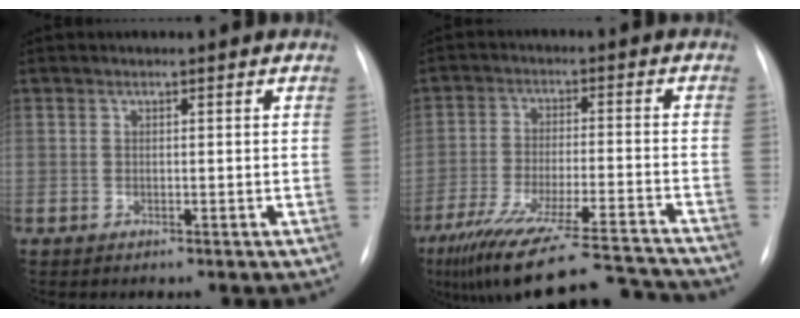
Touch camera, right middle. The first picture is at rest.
{"total": 21.6, "force": [-19.5, 1.0, 9.2], "torque": [-0.138, -0.026, -0.291]}